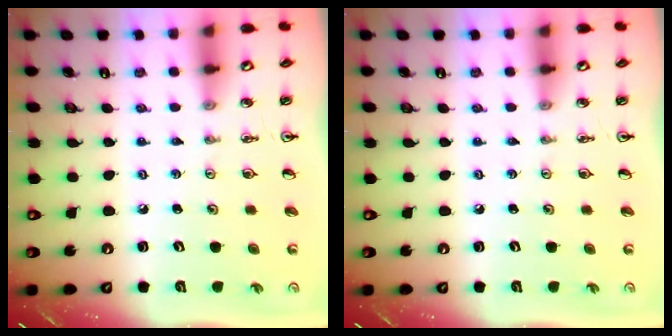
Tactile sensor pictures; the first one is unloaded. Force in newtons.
{"total": 0.0}